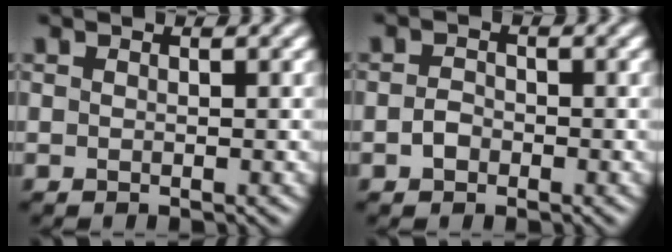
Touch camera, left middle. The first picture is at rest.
{"total": 1.3, "force": [-0.5, 1.0, 0.7], "torque": [-0.014, 0.000, -0.013]}